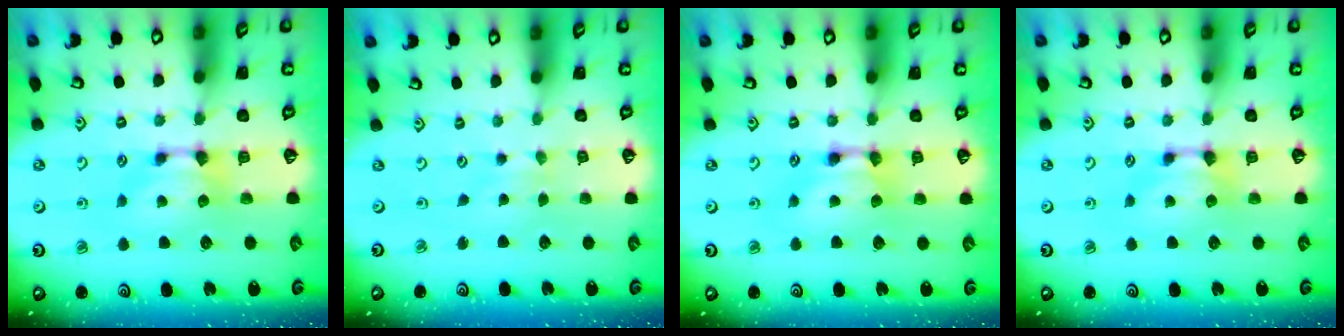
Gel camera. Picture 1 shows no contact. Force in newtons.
{"total": 2.0, "press": 2.0, "slide": 0.1}
{"total": 1.9, "press": 1.9, "slide": 0.1}
{"total": 0.0}